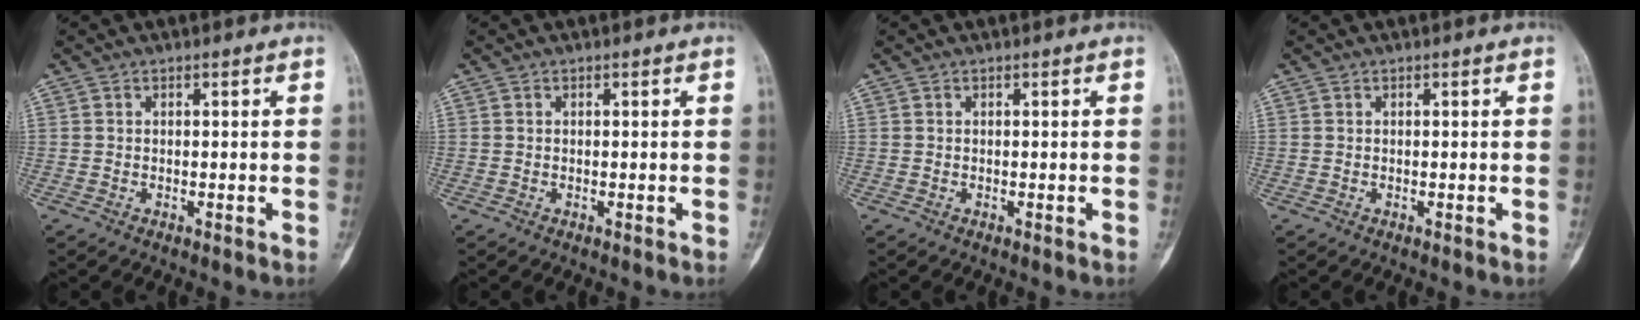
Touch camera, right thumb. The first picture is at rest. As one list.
[{"total": 0.0}, {"total": 0.0}, {"total": 0.0}]